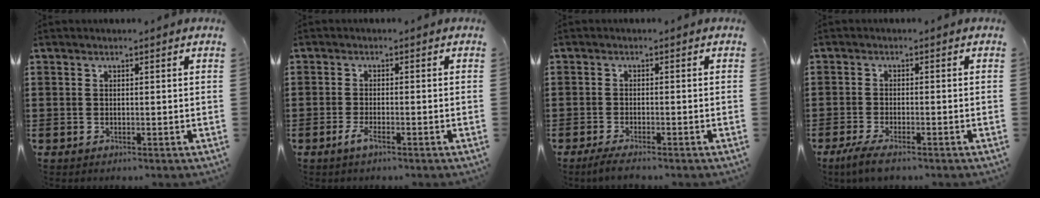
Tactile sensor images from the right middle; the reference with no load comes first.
{"total": 2.2, "force": [-1.0, 0.4, 1.9], "torque": [-0.040, -0.003, -0.020]}
{"total": 1.7, "force": [-1.4, 0.1, 1.0], "torque": [-0.024, -0.002, -0.029]}
{"total": 2.8, "force": [-2.1, 0.3, 1.9], "torque": [-0.046, -0.004, -0.043]}